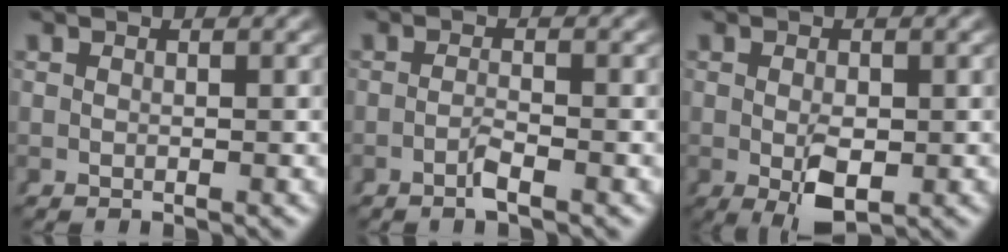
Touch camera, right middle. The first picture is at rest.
{"total": 1.7, "force": [-1.3, -0.2, 1.0], "torque": [-0.022, -0.006, -0.023]}
{"total": 4.0, "force": [-1.6, 1.6, 3.3], "torque": [-0.056, -0.029, -0.007]}